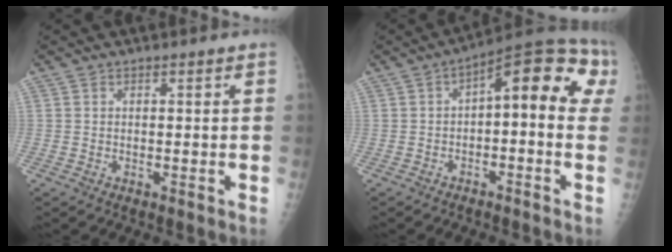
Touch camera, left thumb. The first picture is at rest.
{"total": 13.3, "force": [1.5, 5.7, 11.8], "torque": [-0.125, 0.050, 0.010]}